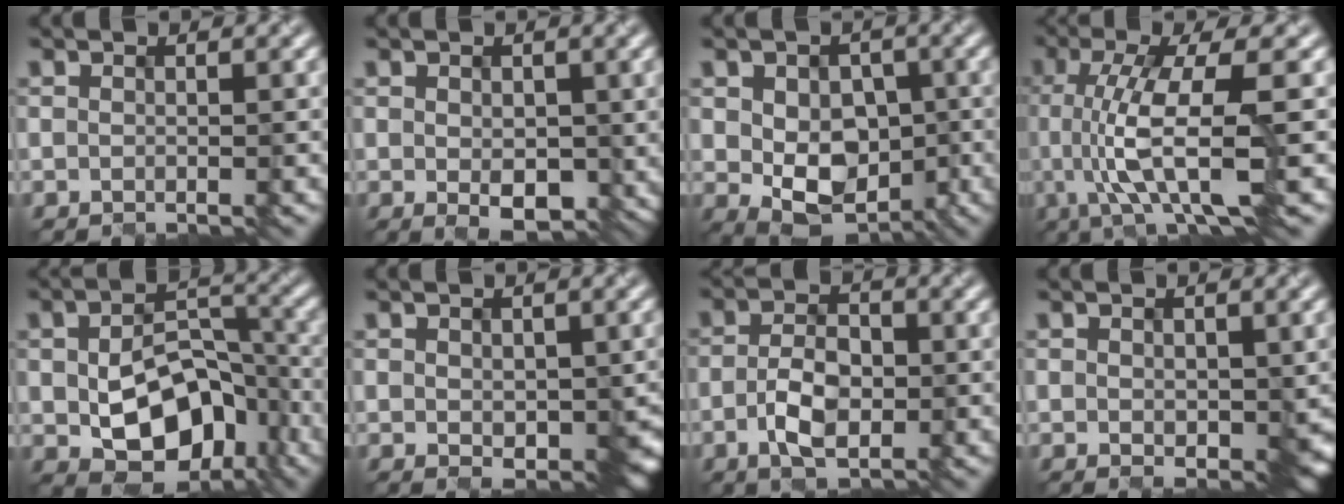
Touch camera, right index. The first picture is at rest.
{"total": 3.4, "force": [-0.5, 1.8, 2.8], "torque": [-0.050, -0.005, 0.003]}
{"total": 6.8, "force": [-0.8, 4.9, 4.6], "torque": [-0.075, -0.013, -0.001]}
{"total": 8.0, "force": [-1.4, 2.1, 7.6], "torque": [-0.148, -0.008, -0.016]}
{"total": 9.2, "force": [-2.6, 5.9, 6.6], "torque": [-0.120, -0.009, -0.030]}
{"total": 4.2, "force": [-0.2, 2.8, 3.1], "torque": [-0.049, -0.010, 0.011]}
{"total": 3.9, "force": [-1.4, 2.2, 2.9], "torque": [-0.065, -0.003, -0.022]}
{"total": 3.1, "force": [0.2, 2.0, 2.4], "torque": [-0.039, -0.005, 0.020]}